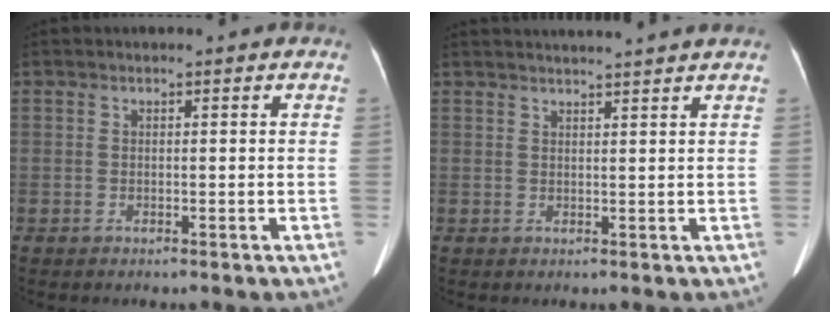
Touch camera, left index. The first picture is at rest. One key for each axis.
{"total": 7.1, "fx": 6.6, "fy": -1.3, "fz": 2.3, "tx": -0.028, "ty": 0.018, "tz": 0.077}